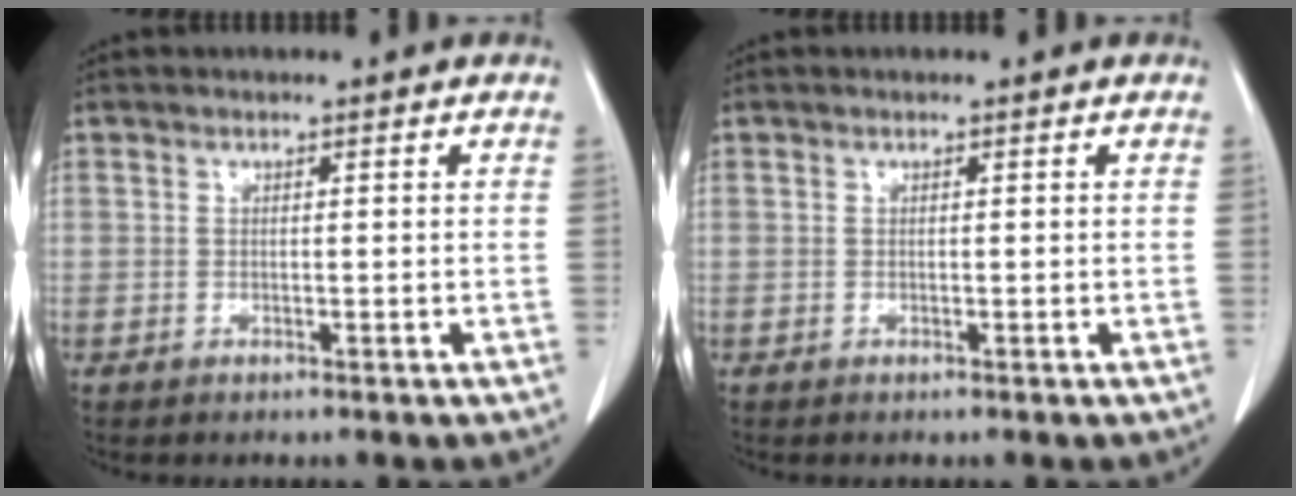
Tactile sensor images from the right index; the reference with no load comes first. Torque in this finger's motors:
{"motor_torque": [0.00, 0.00, 0.00, 0.00]}